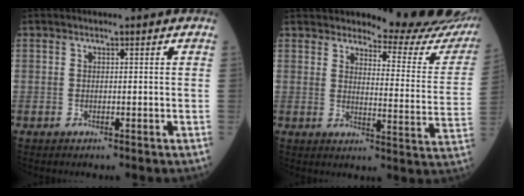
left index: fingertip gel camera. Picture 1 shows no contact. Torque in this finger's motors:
{"motor_torque": [0.67, -0.60, 0.36, 0.10]}